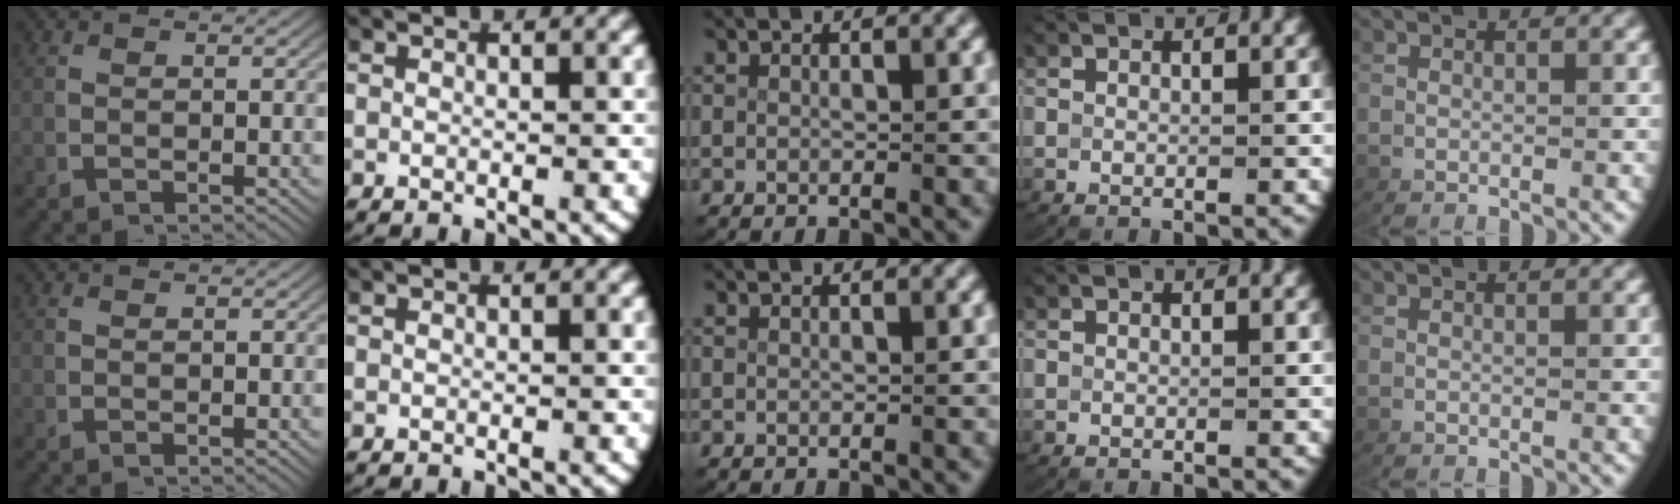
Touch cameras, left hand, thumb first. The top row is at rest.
{}